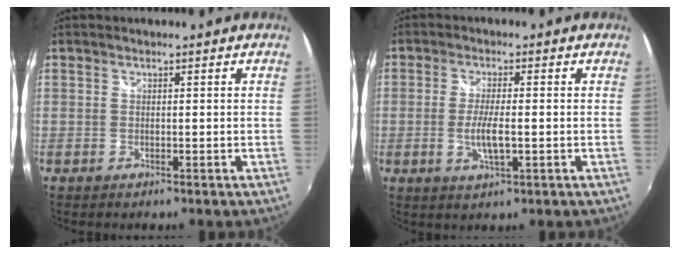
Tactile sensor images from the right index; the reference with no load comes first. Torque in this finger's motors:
{"motor_torque": [0.05, -0.02, 0.04, 0.03]}